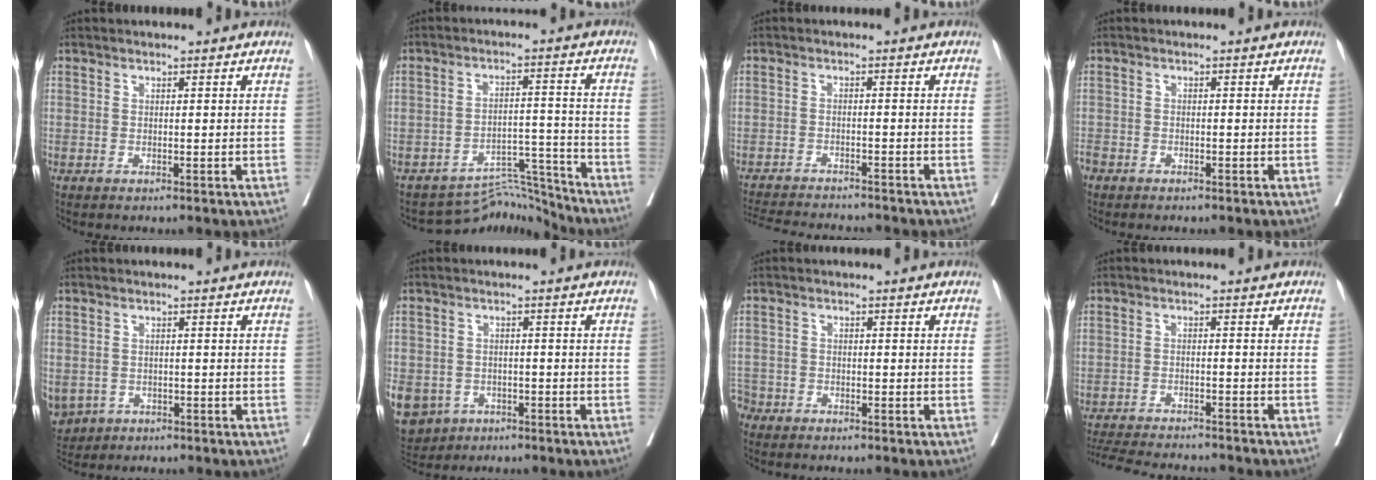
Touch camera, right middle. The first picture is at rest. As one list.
[{"total": 7.4, "force": [-7.2, -0.4, -1.8], "torque": [0.032, 0.035, -0.111]}, {"total": 12.5, "force": [-11.7, 0.7, 4.3], "torque": [-0.076, -0.017, -0.168]}, {"total": 2.7, "force": [-2.2, 1.3, 1.0], "torque": [-0.025, -0.005, -0.046]}, {"total": 9.2, "force": [-3.8, 7.5, 3.7], "torque": [-0.114, -0.006, -0.052]}, {"total": 11.7, "force": [-5.5, 9.5, 4.1], "torque": [-0.121, -0.005, -0.078]}, {"total": 3.0, "force": [-2.7, 1.4, 0.0], "torque": [0.002, -0.001, -0.060]}, {"total": 14.3, "force": [-13.3, 1.3, 5.3], "torque": [-0.109, -0.023, -0.193]}]